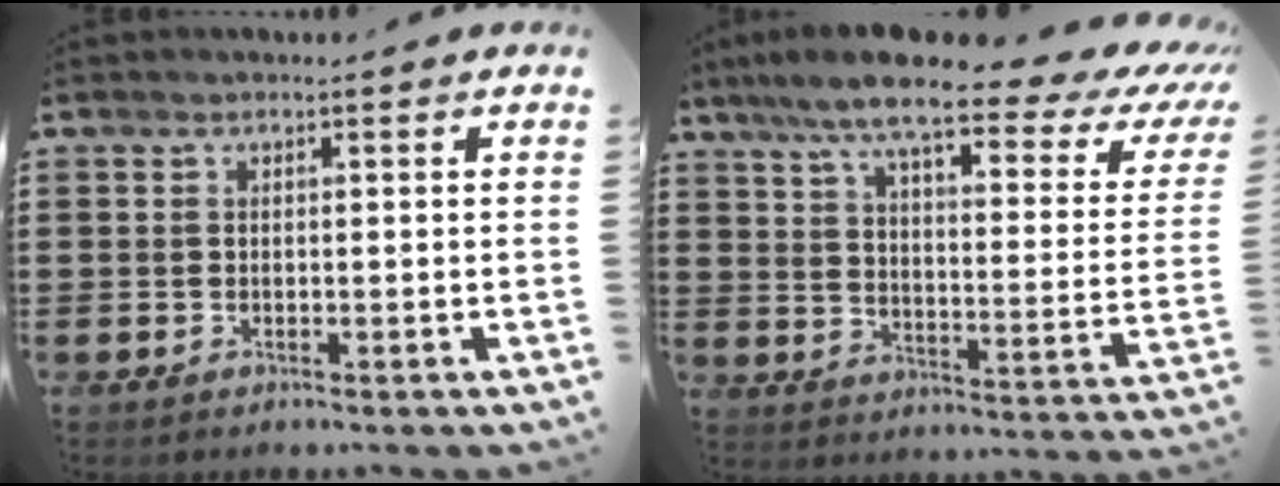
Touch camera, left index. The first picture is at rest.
{"total": 10.5, "force": [7.7, 0.8, 7.1], "torque": [-0.148, -0.046, 0.123]}